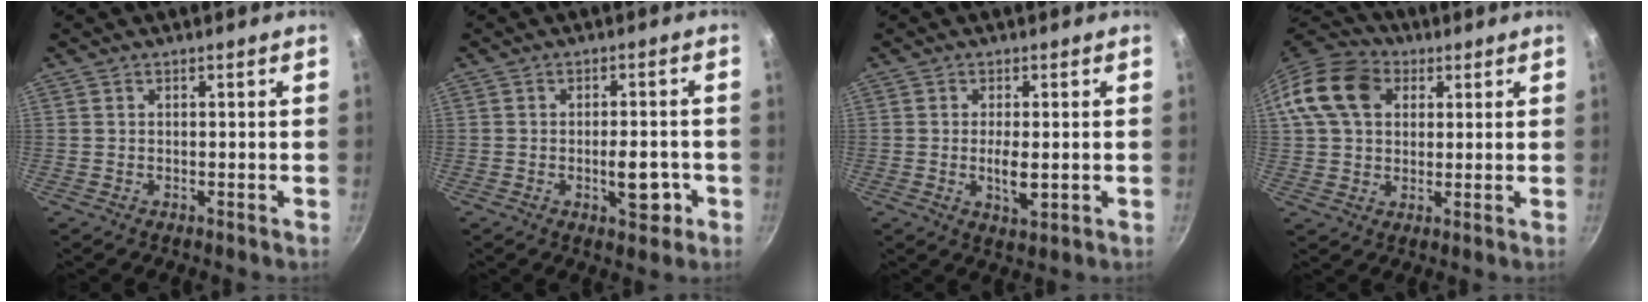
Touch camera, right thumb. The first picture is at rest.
{"total": 6.0, "force": [-1.9, 2.8, 5.0], "torque": [-0.045, 0.008, -0.024]}
{"total": 4.5, "force": [-0.5, 1.6, 4.2], "torque": [-0.079, -0.009, -0.006]}
{"total": 14.0, "force": [4.0, 10.5, 8.3], "torque": [-0.142, 0.021, 0.057]}